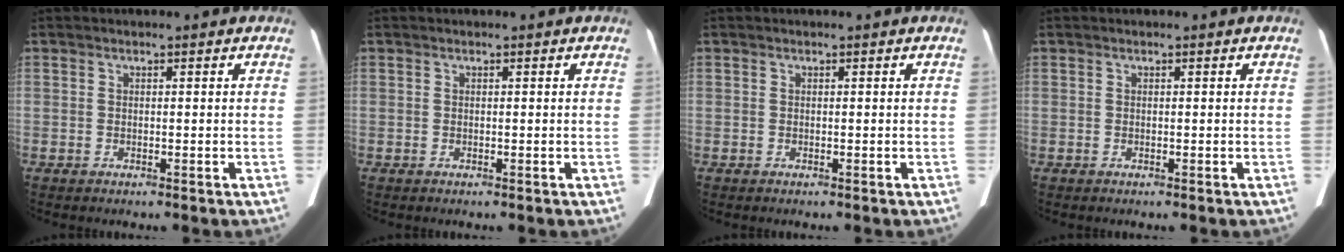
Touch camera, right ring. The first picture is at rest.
{"total": 0.0}
{"total": 0.0}
{"total": 0.0}